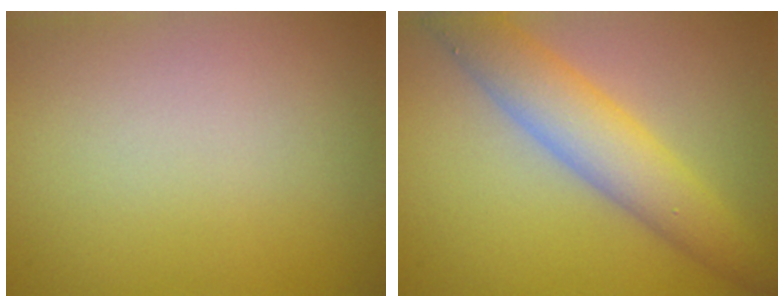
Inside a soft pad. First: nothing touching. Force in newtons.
{"total": 5.6, "press": 5.6, "slide": 0.1}